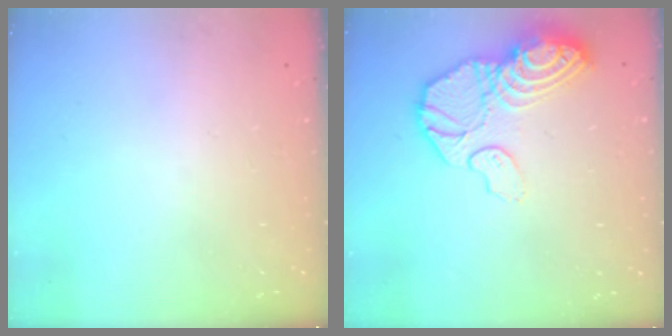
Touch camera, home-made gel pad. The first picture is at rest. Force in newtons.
{"total": 15.5, "press": 15.5, "slide": 1.4}